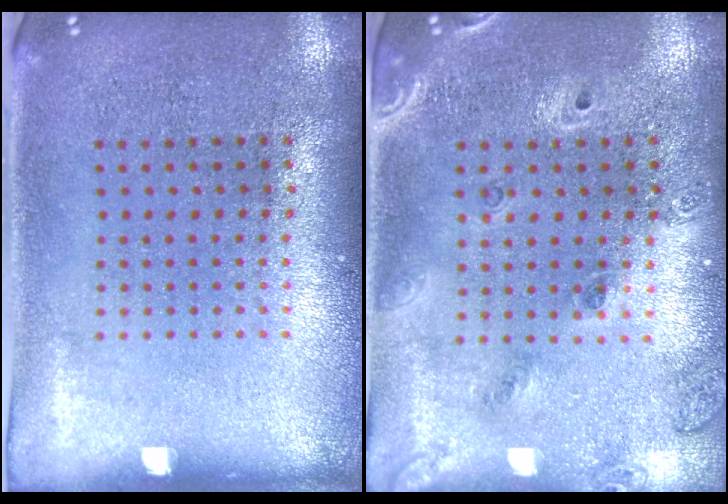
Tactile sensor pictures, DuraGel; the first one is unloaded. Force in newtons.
{"total": 1.6, "press": 1.4, "slide": 0.9}